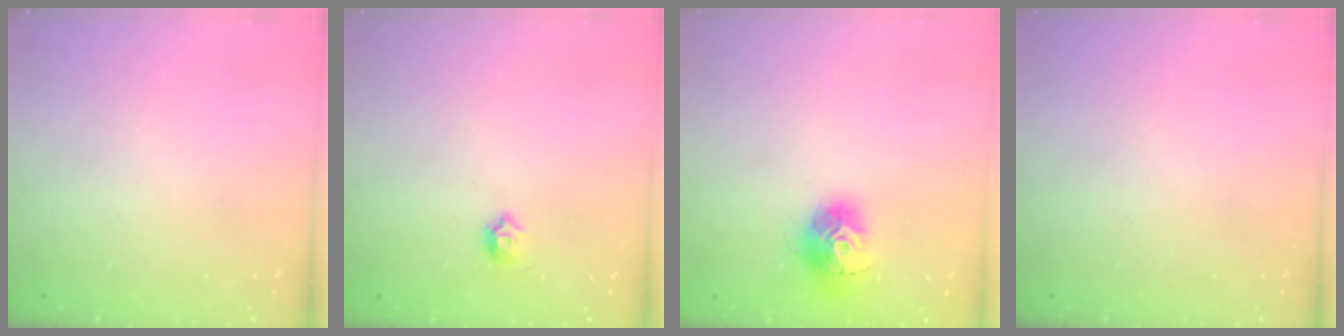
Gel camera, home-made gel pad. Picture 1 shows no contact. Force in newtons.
{"total": 4.7, "press": 4.6, "slide": 1.2}
{"total": 13.4, "press": 13.3, "slide": 1.2}
{"total": 0.0}